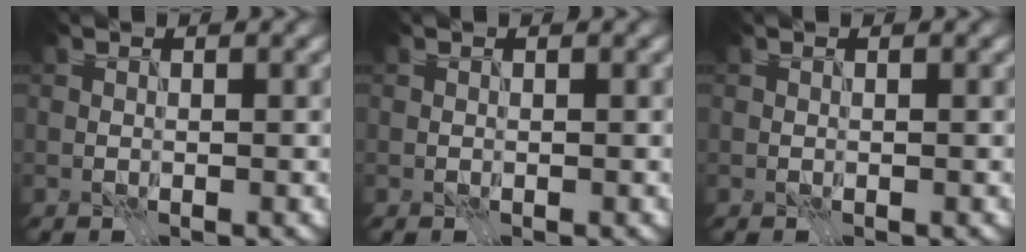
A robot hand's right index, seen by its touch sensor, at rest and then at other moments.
{"total": 0.0}
{"total": 0.0}